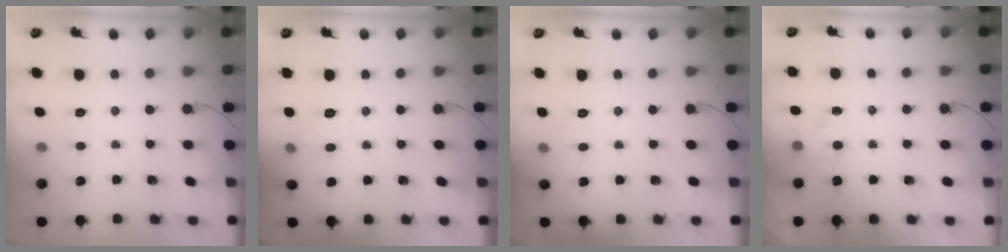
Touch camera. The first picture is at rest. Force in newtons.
{"total": 5.5, "press": 5.3, "slide": 1.4}
{"total": 2.4, "press": 2.1, "slide": 1.1}
{"total": 4.5, "press": 4.3, "slide": 1.2}